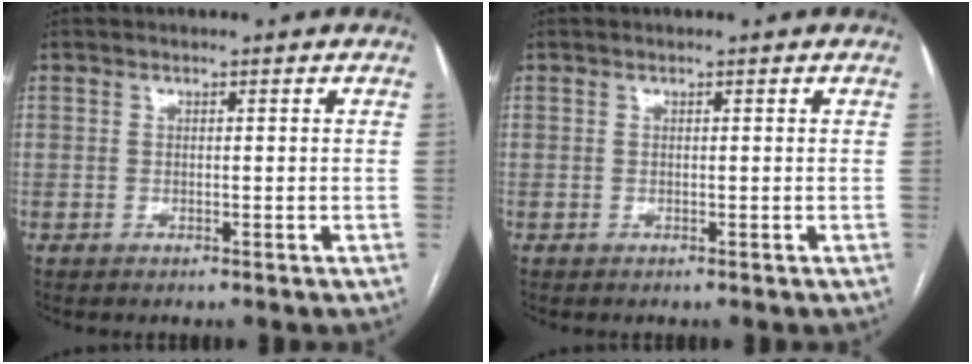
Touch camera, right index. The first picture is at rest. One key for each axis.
{"total": 0.0}